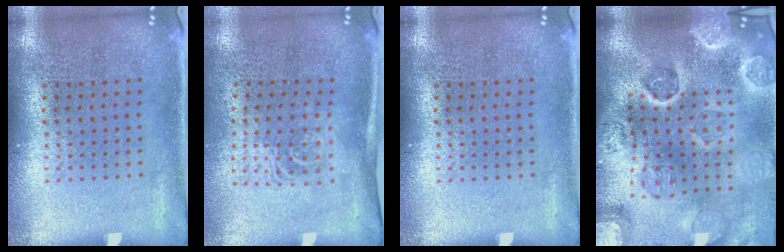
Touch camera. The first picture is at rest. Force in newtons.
{"total": 1.6, "press": 1.2, "slide": 1.0}
{"total": 0.0}
{"total": 5.1, "press": 4.4, "slide": 2.5}